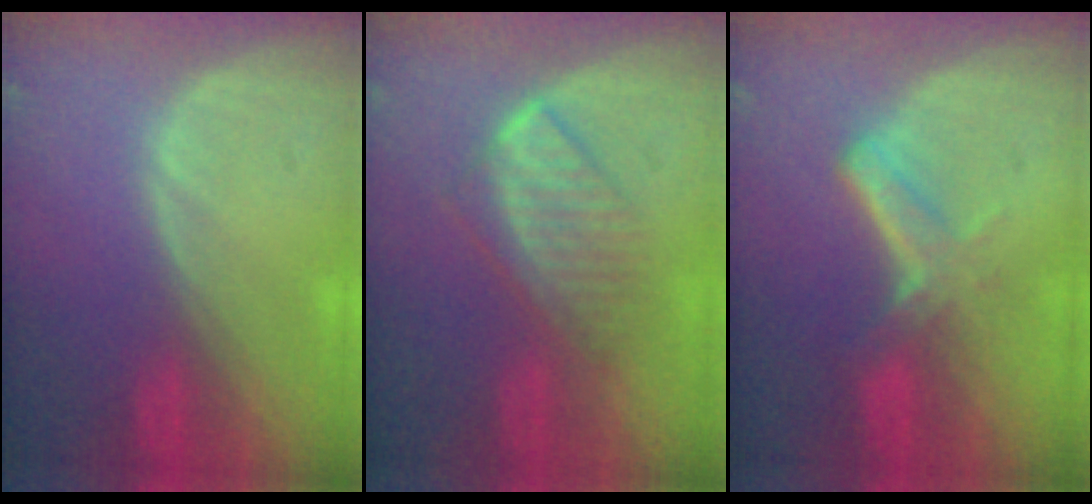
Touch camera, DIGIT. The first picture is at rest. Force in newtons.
{"total": 6.0, "press": 5.9, "slide": 1.1}
{"total": 5.6, "press": 4.8, "slide": 2.8}